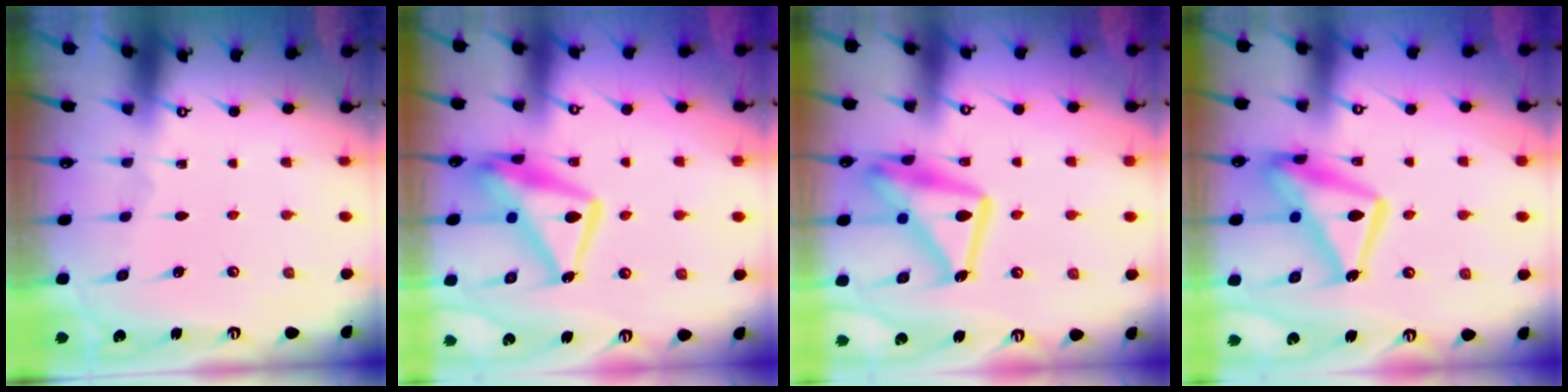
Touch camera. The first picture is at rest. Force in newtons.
{"total": 17.8, "press": 17.7, "slide": 1.7}
{"total": 19.6, "press": 19.5, "slide": 1.5}
{"total": 16.3, "press": 16.2, "slide": 1.5}